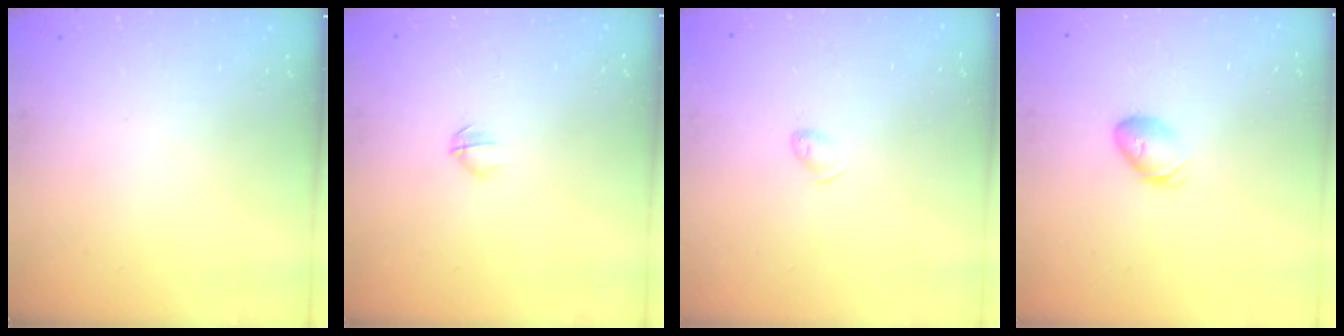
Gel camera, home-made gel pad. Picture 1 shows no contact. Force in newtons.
{"total": 2.8, "press": 2.7, "slide": 0.9}
{"total": 3.7, "press": 3.6, "slide": 0.7}
{"total": 6.4, "press": 6.3, "slide": 1.0}